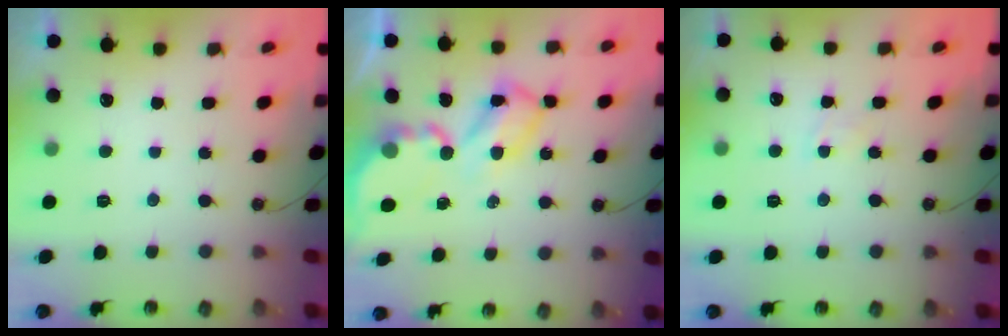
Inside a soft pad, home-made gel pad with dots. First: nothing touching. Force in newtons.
{"total": 7.5, "press": 7.5, "slide": 0.6}
{"total": 3.5, "press": 3.5, "slide": 0.5}